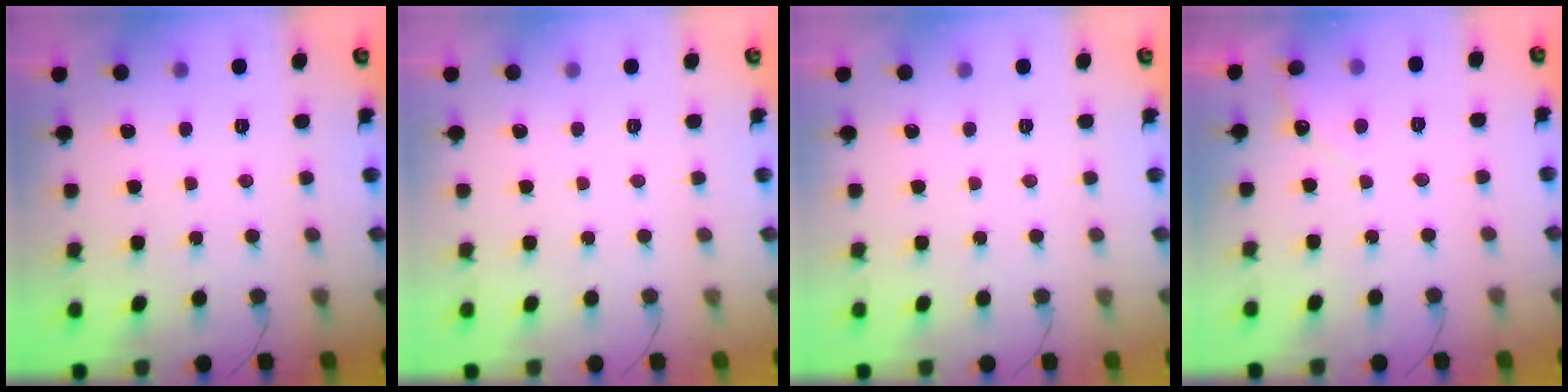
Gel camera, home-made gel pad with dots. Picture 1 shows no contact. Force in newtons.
{"total": 0.0}
{"total": 0.0}
{"total": 4.0, "press": 3.9, "slide": 0.3}